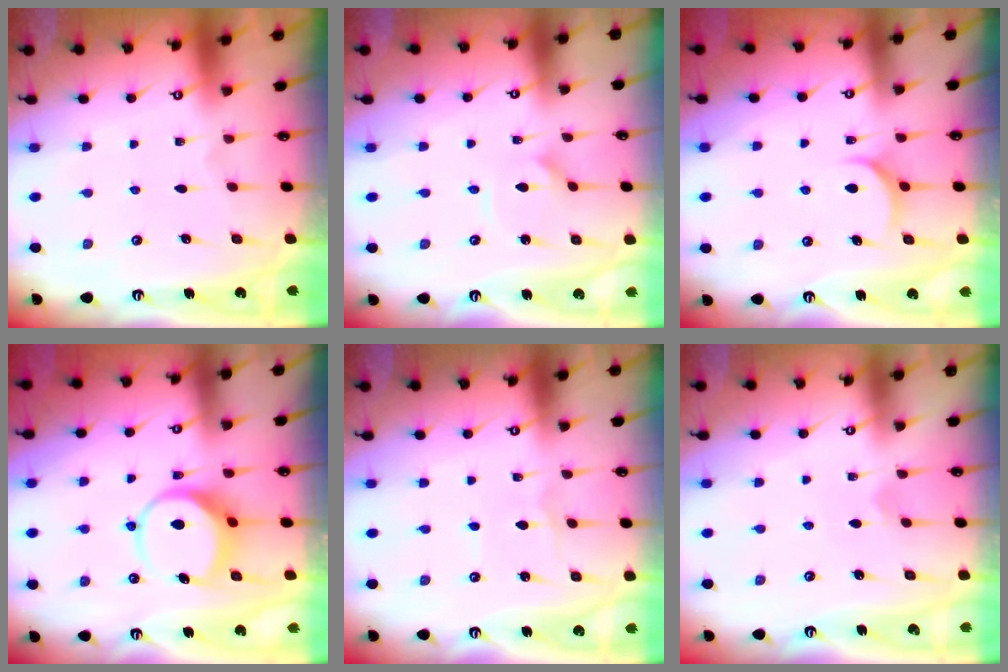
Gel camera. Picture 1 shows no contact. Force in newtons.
{"total": 3.2, "press": 3.2, "slide": 0.3}
{"total": 4.9, "press": 4.9, "slide": 0.7}
{"total": 8.5, "press": 8.4, "slide": 0.9}
{"total": 1.3, "press": 1.3, "slide": 0.1}
{"total": 2.1, "press": 2.1, "slide": 0.2}